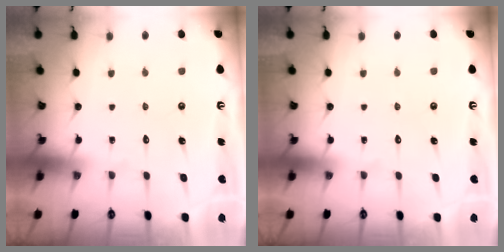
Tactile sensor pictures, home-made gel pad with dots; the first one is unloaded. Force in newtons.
{"total": 0.0}